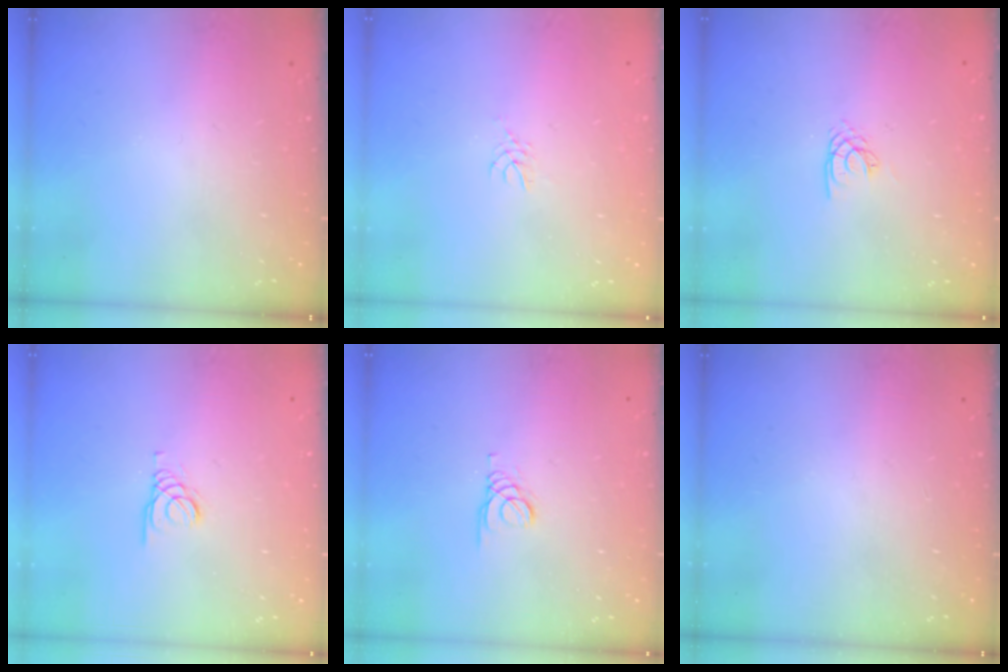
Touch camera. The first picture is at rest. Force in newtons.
{"total": 4.1, "press": 4.0, "slide": 0.5}
{"total": 2.2, "press": 2.2, "slide": 0.2}
{"total": 1.5, "press": 1.4, "slide": 0.1}
{"total": 1.4, "press": 1.4, "slide": 0.2}
{"total": 0.0}